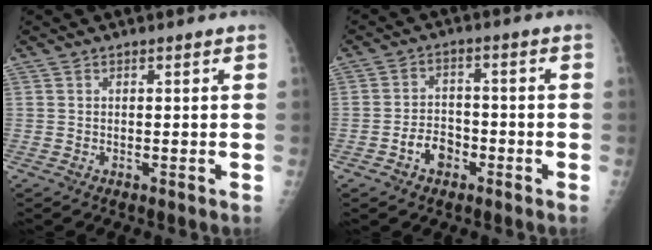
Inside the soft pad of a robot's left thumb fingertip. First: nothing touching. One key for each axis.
{"total": 5.2, "fx": -2.5, "fy": 3.7, "fz": 2.6, "tx": -0.025, "ty": 0.026, "tz": -0.045}